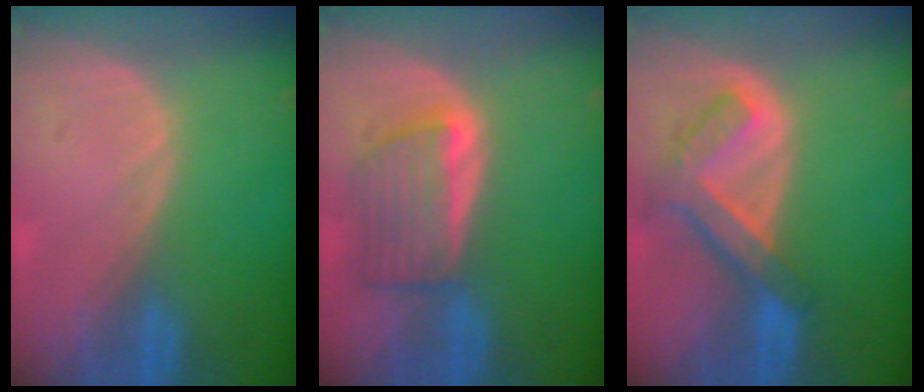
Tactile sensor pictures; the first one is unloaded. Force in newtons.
{"total": 6.0, "press": 6.0, "slide": 0.7}
{"total": 7.5, "press": 6.5, "slide": 3.8}